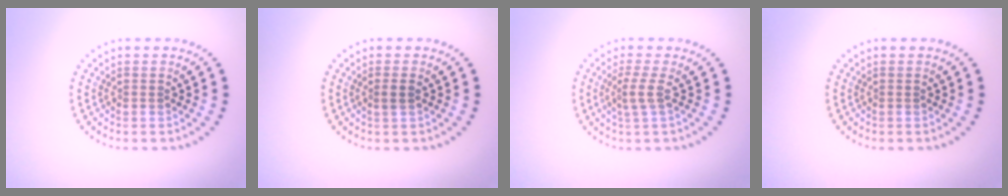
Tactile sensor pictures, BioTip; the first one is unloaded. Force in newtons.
{"total": 1.1, "press": 1.0, "slide": 0.5}
{"total": 1.8, "press": 1.2, "slide": 1.3}
{"total": 0.0}